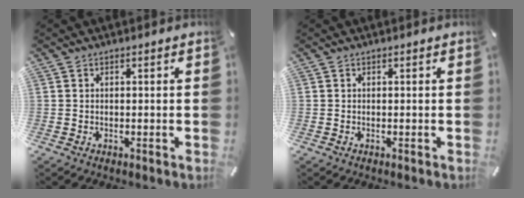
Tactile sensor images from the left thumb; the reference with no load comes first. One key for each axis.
{"total": 0.0}